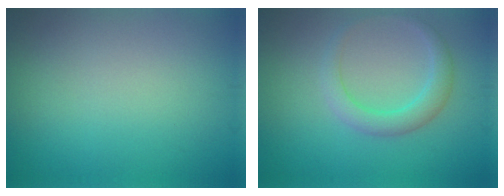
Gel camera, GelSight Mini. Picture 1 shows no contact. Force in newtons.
{"total": 2.8, "press": 2.8, "slide": 0.0}